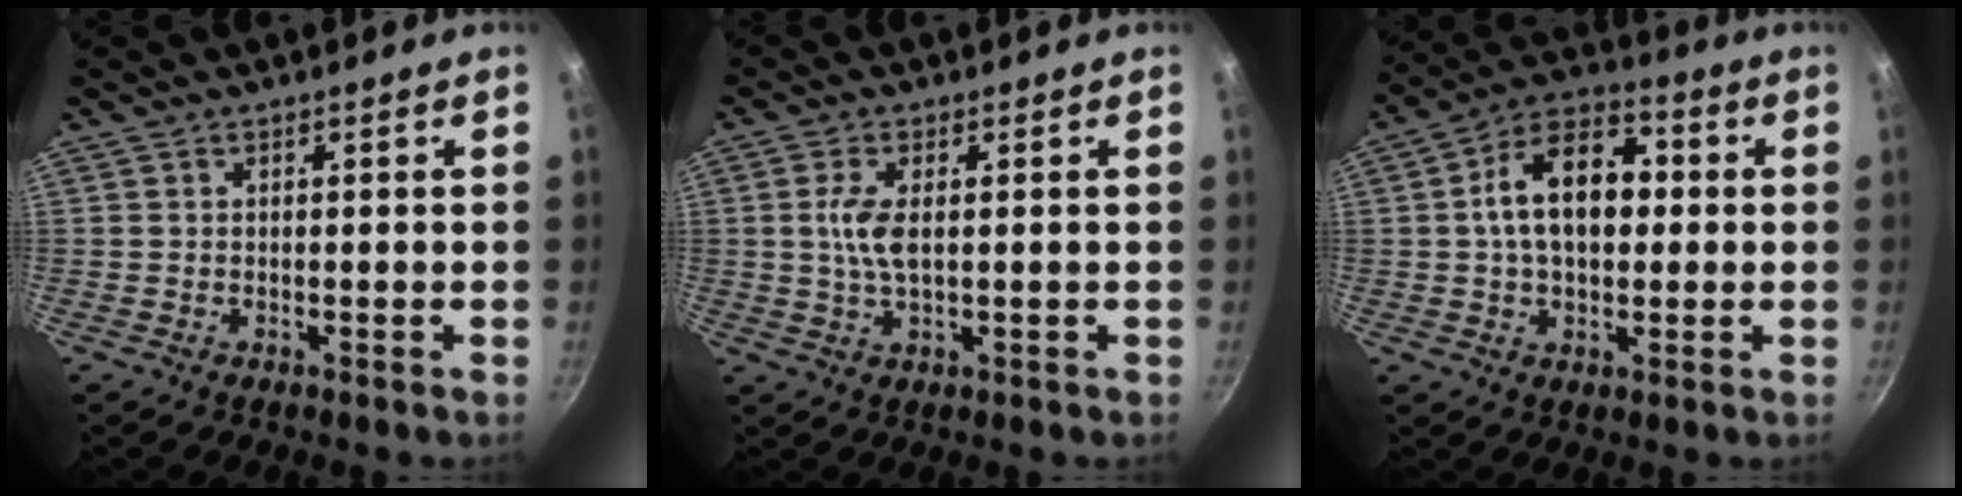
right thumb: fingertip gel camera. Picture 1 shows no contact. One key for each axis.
{"total": 5.3, "fx": 0.6, "fy": 2.2, "fz": 4.8, "tx": -0.104, "ty": 0.001, "tz": 0.012}
{"total": 14.6, "fx": 1.3, "fy": 9.4, "fz": 11.2, "tx": -0.145, "ty": 0.028, "tz": 0.006}